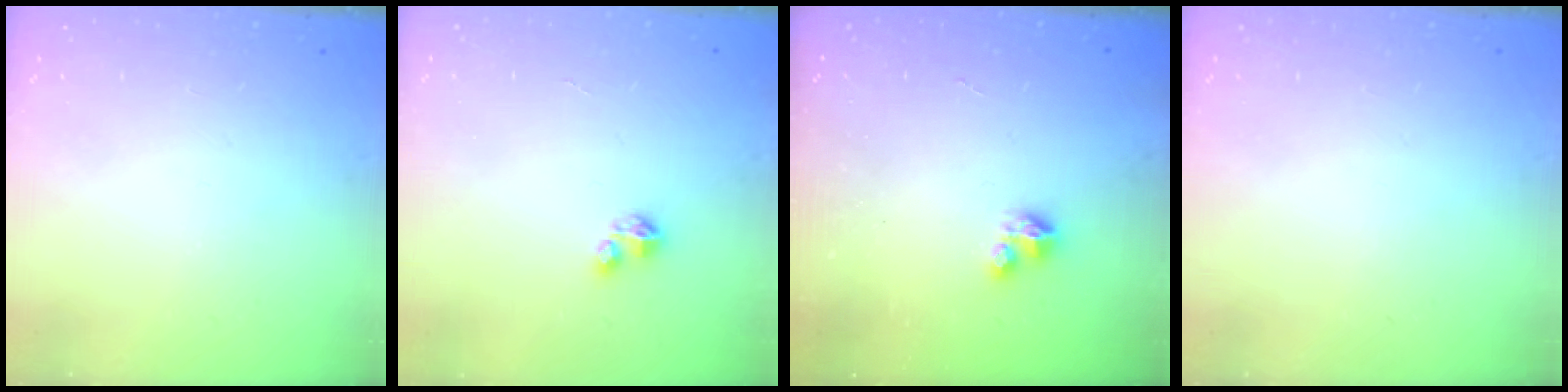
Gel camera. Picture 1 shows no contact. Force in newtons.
{"total": 2.1, "press": 2.1, "slide": 0.2}
{"total": 2.9, "press": 2.9, "slide": 0.2}
{"total": 0.0}